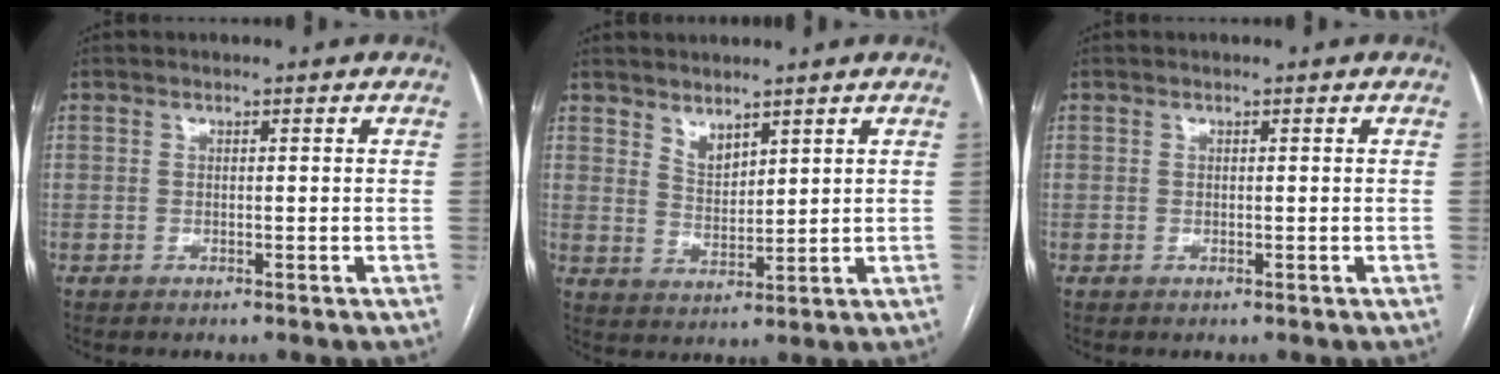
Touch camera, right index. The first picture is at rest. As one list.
[{"total": 3.4, "force": [2.8, 1.4, 1.5], "torque": [-0.029, -0.006, 0.061]}, {"total": 0.0}]